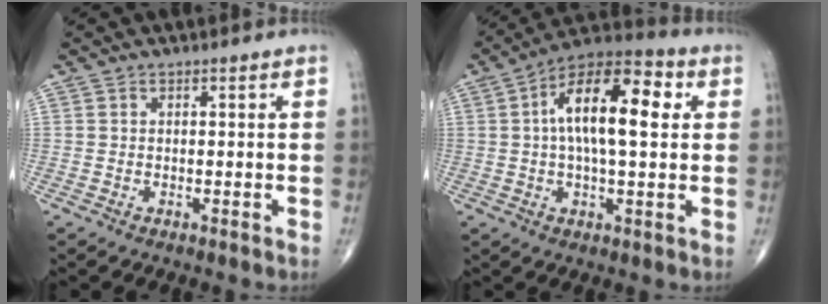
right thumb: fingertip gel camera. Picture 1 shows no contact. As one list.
[{"total": 15.9, "force": [2.9, 6.5, 14.1], "torque": [-0.225, 0.027, 0.037]}]